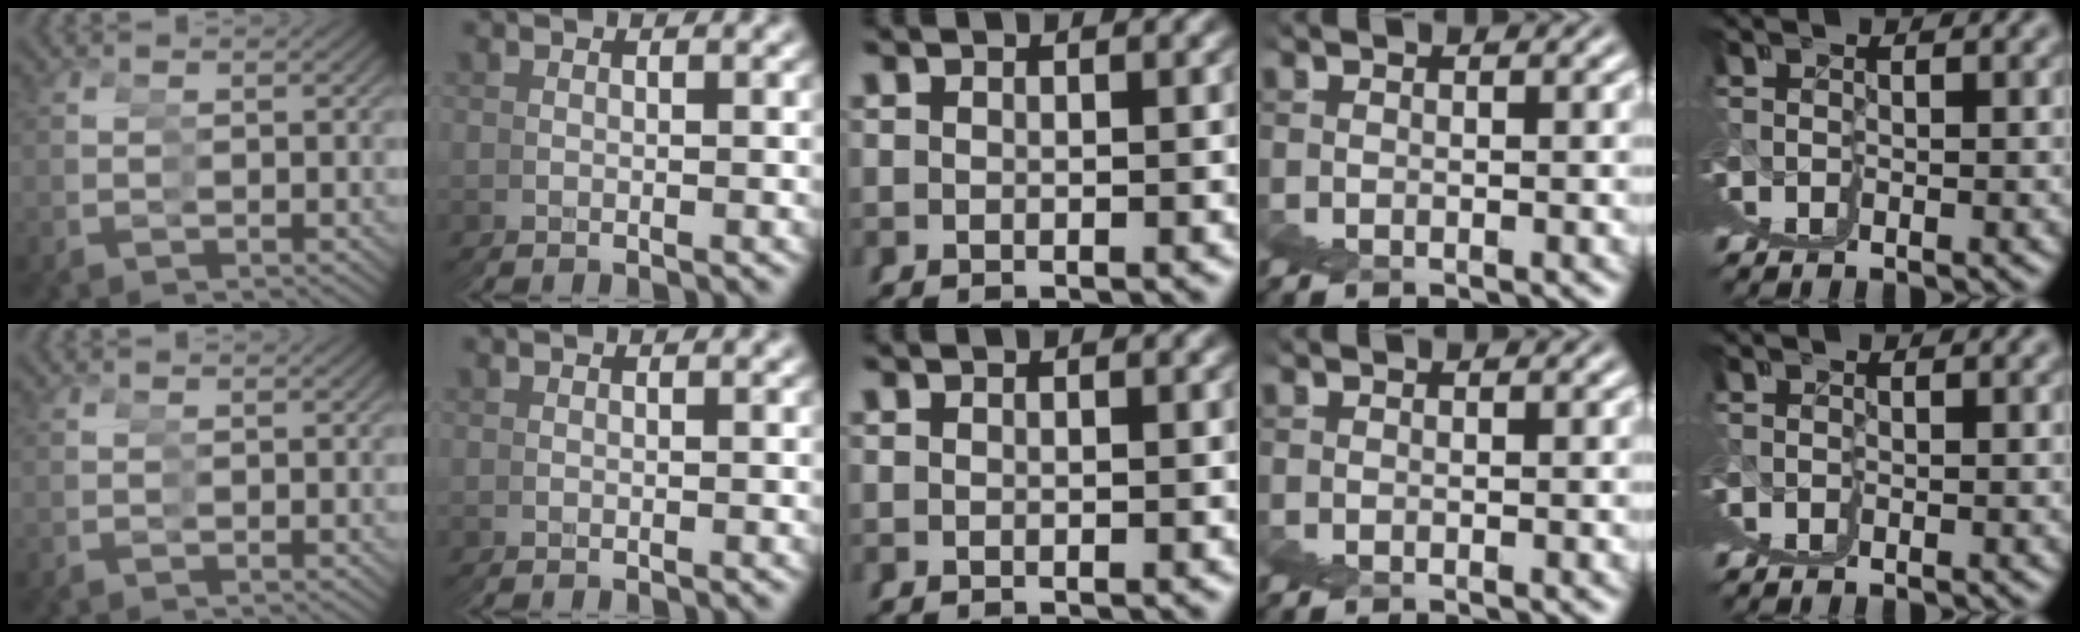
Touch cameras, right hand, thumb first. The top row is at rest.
{"middle": {"total": 1.6, "force": [-0.3, -1.5, -0.4], "torque": [0.019, -0.010, 0.006]}}